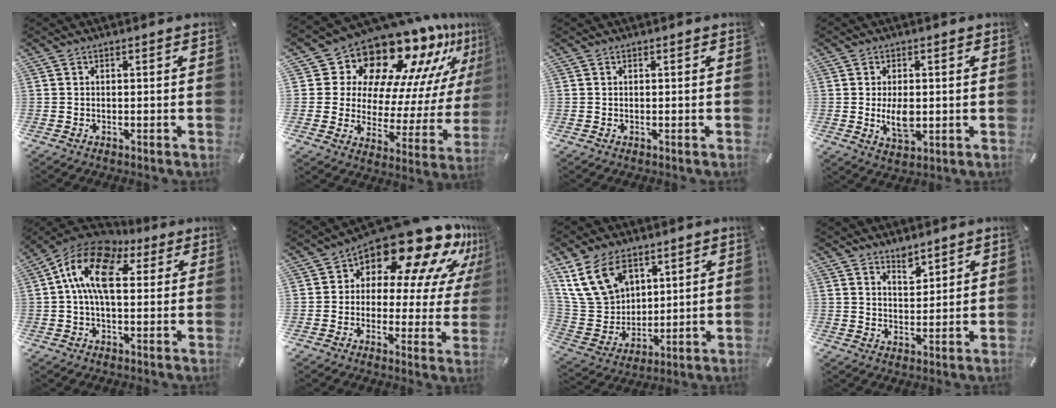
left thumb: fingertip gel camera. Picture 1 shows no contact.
{"total": 18.6, "force": [15.4, 8.7, 5.7], "torque": [-0.087, -0.151, 0.263]}
{"total": 0.0}
{"total": 6.3, "force": [-0.3, 3.7, 5.1], "torque": [-0.102, -0.011, -0.012]}
{"total": 14.1, "force": [3.7, 8.4, 10.7], "torque": [-0.220, 0.002, 0.063]}
{"total": 17.2, "force": [12.4, 7.2, 9.5], "torque": [-0.136, -0.109, 0.208]}
{"total": 15.3, "force": [8.0, 10.8, 7.3], "torque": [-0.169, -0.024, 0.157]}
{"total": 4.3, "force": [3.6, 2.2, 0.7], "torque": [0.002, -0.024, 0.065]}